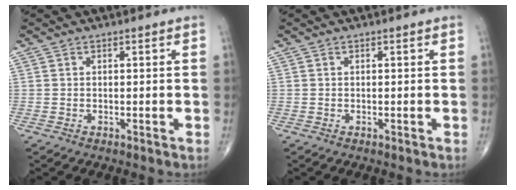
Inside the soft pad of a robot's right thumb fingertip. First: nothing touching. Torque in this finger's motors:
{"motor_torque": [0.03, 0.04, 0.01, 0.00, 0.00]}